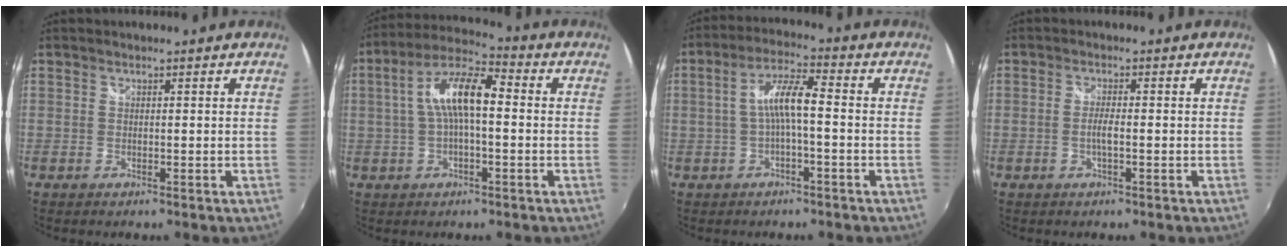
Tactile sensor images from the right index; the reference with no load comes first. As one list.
[{"total": 10.4, "force": [0.3, 3.5, 9.8], "torque": [-0.191, 0.025, 0.002]}, {"total": 6.5, "force": [-1.0, 1.1, 6.4], "torque": [-0.131, 0.015, -0.017]}, {"total": 2.2, "force": [-0.6, 0.2, 2.1], "torque": [-0.041, -0.002, -0.012]}]